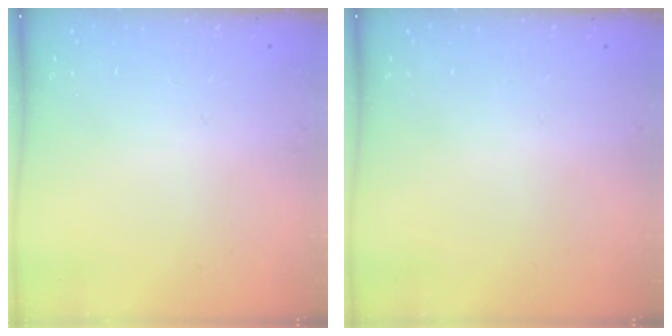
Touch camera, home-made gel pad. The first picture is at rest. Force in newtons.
{"total": 0.0}